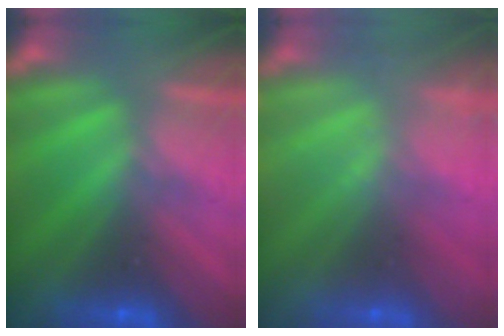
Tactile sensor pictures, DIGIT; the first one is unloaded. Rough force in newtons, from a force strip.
{"total": 2.2}